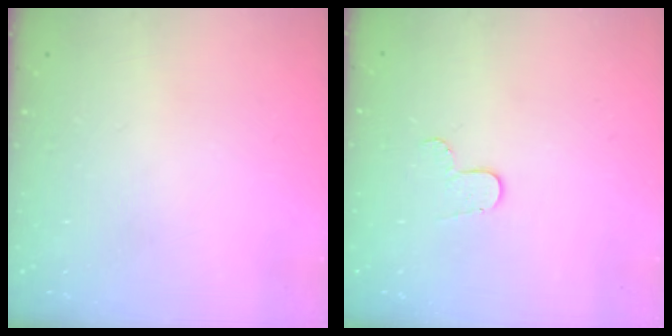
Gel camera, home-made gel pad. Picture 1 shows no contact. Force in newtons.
{"total": 5.1, "press": 5.1, "slide": 0.5}